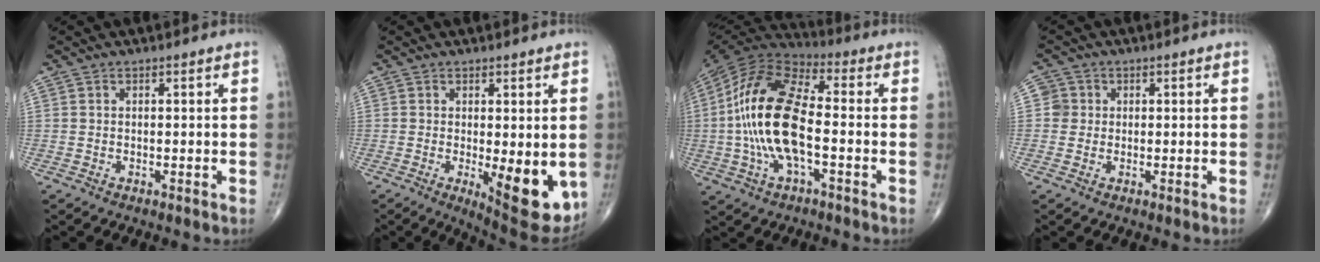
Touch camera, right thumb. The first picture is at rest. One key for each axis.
{"total": 11.1, "fx": -1.7, "fy": 3.9, "fz": 10.2, "tx": -0.123, "ty": -0.026, "tz": -0.012}
{"total": 18.9, "fx": -2.0, "fy": 8.1, "fz": 17.0, "tx": -0.347, "ty": 0.028, "tz": -0.043}
{"total": 2.8, "fx": 0.2, "fy": 2.7, "fz": 0.2, "tx": 0.019, "ty": 0.006, "tz": -0.002}